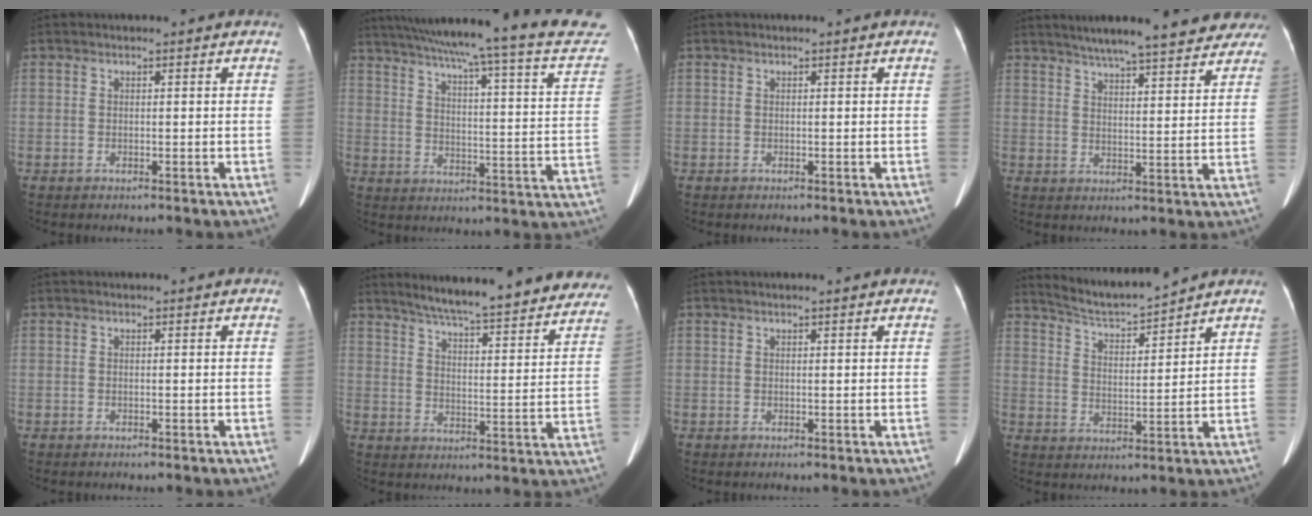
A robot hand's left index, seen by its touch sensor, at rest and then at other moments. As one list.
[{"total": 30.6, "force": [26.8, 1.7, 14.6], "torque": [-0.218, -0.064, 0.328]}, {"total": 0.0}, {"total": 19.7, "force": [16.8, 3.4, 9.7], "torque": [-0.140, 0.021, 0.215]}, {"total": 0.0}, {"total": 26.8, "force": [23.8, 3.4, 11.9], "torque": [-0.168, -0.041, 0.294]}, {"total": 1.9, "force": [1.7, 0.0, 1.0], "torque": [-0.013, 0.019, 0.023]}, {"total": 8.0, "force": [7.8, -0.5, 1.8], "torque": [-0.044, 0.002, 0.148]}]